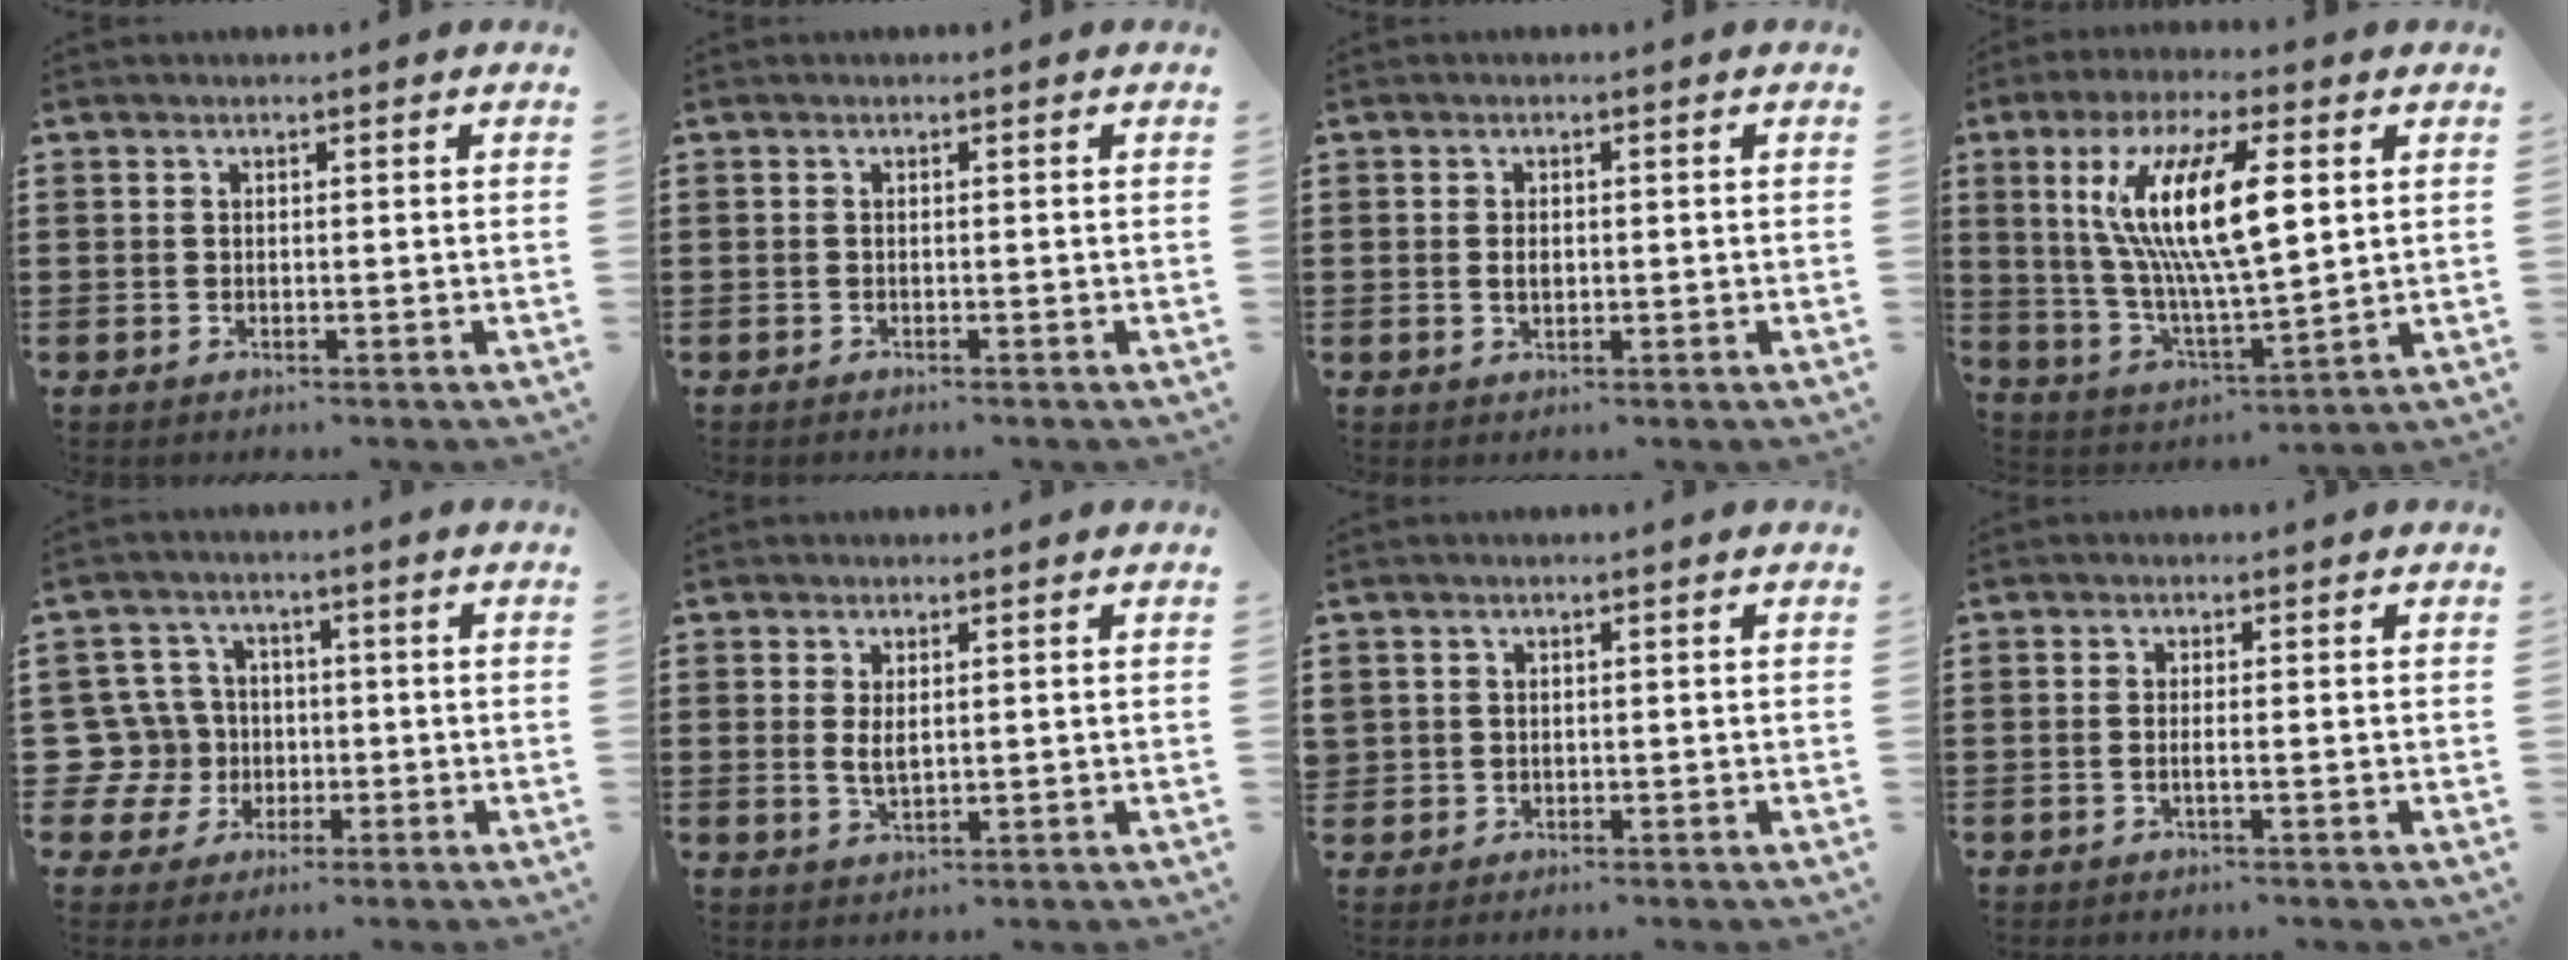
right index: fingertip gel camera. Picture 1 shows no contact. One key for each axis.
{"total": 0.5, "fx": -0.5, "fy": 0.0, "fz": 0.0, "tx": 0.000, "ty": -0.003, "tz": -0.010}
{"total": 1.7, "fx": 0.0, "fy": 1.0, "fz": 1.3, "tx": -0.029, "ty": 0.006, "tz": -0.002}
{"total": 14.6, "fx": 4.2, "fy": 3.9, "fz": 13.5, "tx": -0.278, "ty": 0.004, "tz": 0.068}
{"total": 8.4, "fx": -0.5, "fy": 8.0, "fz": 2.5, "tx": -0.111, "ty": 0.012, "tz": -0.009}
{"total": 2.4, "fx": 0.7, "fy": 0.8, "fz": 2.1, "tx": -0.043, "ty": 0.002, "tz": 0.011}
{"total": 1.0, "fx": 0.2, "fy": 1.0, "fz": 0.0, "tx": -0.003, "ty": 0.004, "tz": 0.004}
{"total": 1.0, "fx": -0.3, "fy": 0.0, "fz": 1.0, "tx": -0.017, "ty": -0.004, "tz": -0.006}